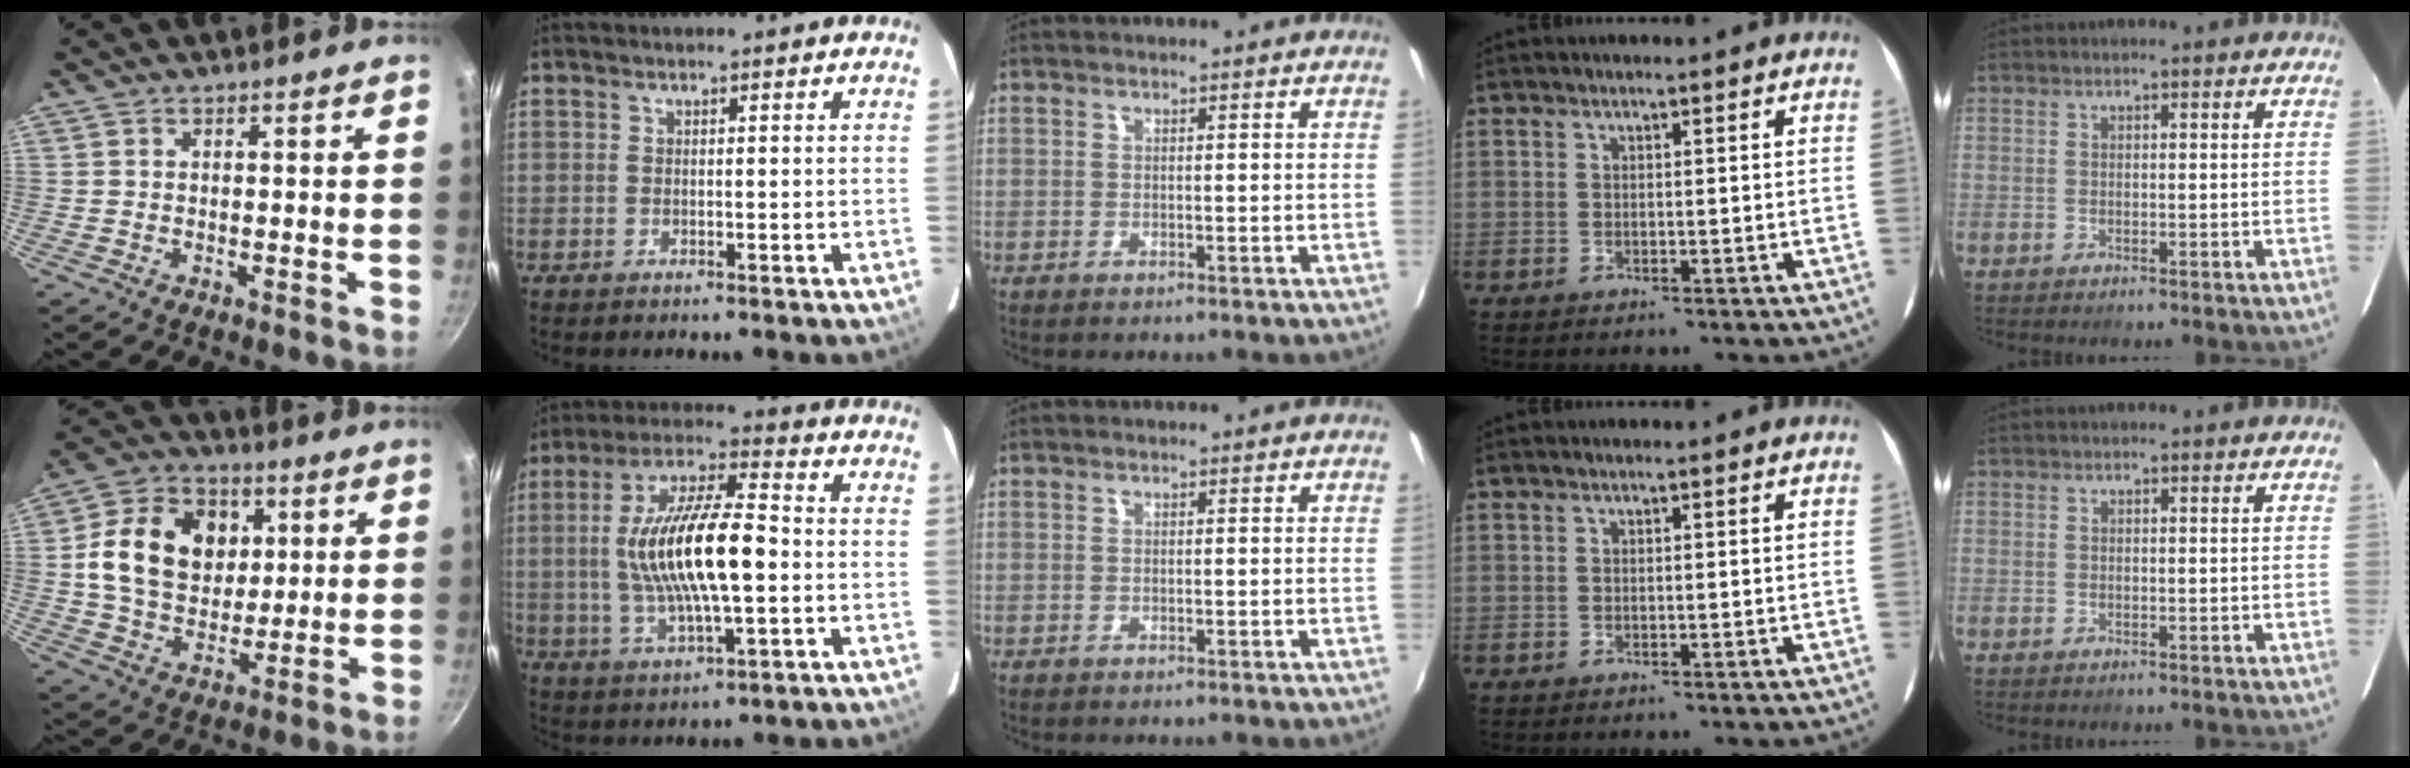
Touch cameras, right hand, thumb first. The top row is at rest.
{"thumb": {"total": 16.7, "force": [3.4, 12.8, 10.2], "torque": [-0.153, 0.003, 0.053]}, "index": {"total": 17.1, "force": [-0.7, 5.0, 16.3], "torque": [-0.311, 0.007, -0.011]}}